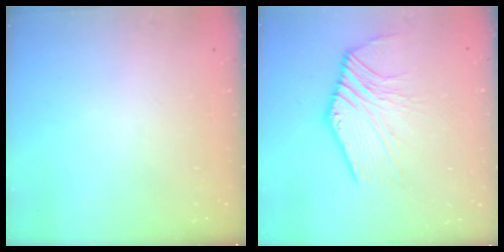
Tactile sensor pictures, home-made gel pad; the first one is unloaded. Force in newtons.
{"total": 6.3, "press": 6.1, "slide": 1.3}